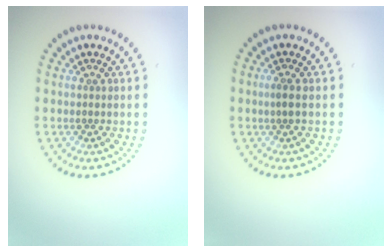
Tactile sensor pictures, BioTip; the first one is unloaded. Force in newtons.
{"total": 1.1, "press": 0.9, "slide": 0.7}